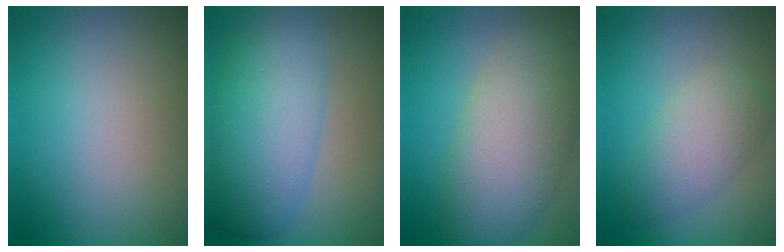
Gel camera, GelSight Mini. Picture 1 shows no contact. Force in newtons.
{"total": 8.2, "press": 8.2, "slide": 0.2}
{"total": 8.7, "press": 8.7, "slide": 0.4}
{"total": 4.0, "press": 4.0, "slide": 0.0}